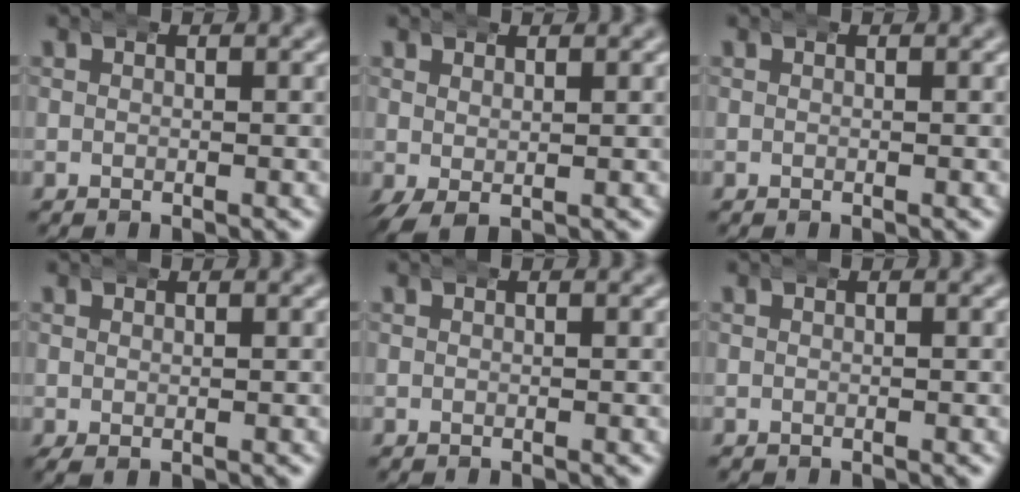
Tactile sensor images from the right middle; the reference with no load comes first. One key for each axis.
{"total": 1.7, "fx": -0.1, "fy": 0.8, "fz": 1.5, "tx": -0.023, "ty": -0.009, "tz": 0.006}
{"total": 0.0}
{"total": 0.9, "fx": -0.1, "fy": 0.3, "fz": 0.8, "tx": -0.010, "ty": -0.002, "tz": 0.001}
{"total": 0.0}
{"total": 0.0}